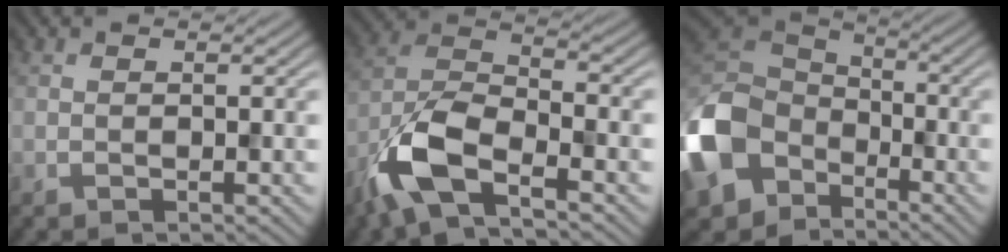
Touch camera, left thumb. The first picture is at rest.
{"total": 9.6, "force": [-5.7, 3.6, 6.9], "torque": [-0.147, 0.000, -0.130]}
{"total": 16.3, "force": [-6.9, 12.2, 8.5], "torque": [-0.279, -0.038, -0.132]}